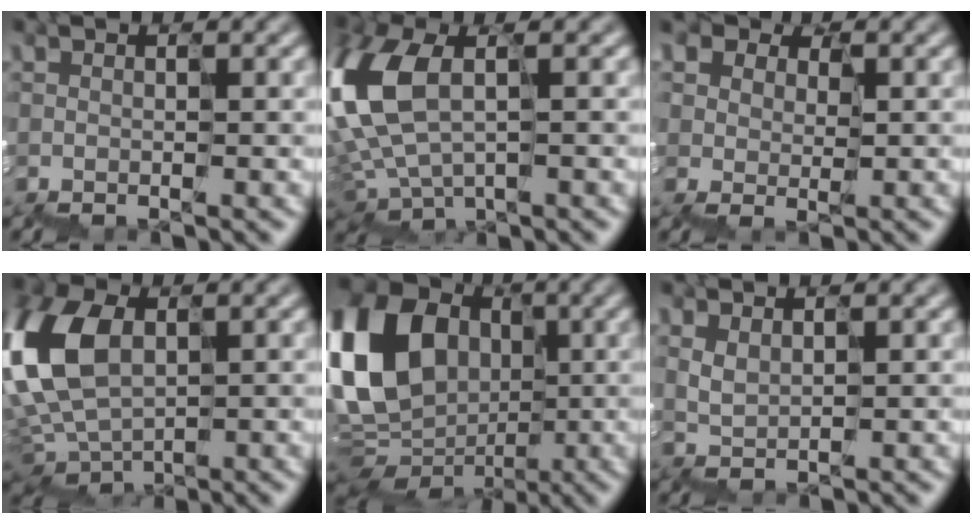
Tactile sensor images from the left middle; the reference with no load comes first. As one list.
[{"total": 7.0, "force": [0.7, 4.2, 5.5], "torque": [-0.186, 0.012, 0.009]}, {"total": 4.4, "force": [2.3, 3.2, 1.9], "torque": [-0.049, 0.006, 0.047]}, {"total": 9.3, "force": [1.3, 6.1, 7.0], "torque": [-0.217, 0.005, 0.025]}, {"total": 13.4, "force": [1.2, 11.0, 7.6], "torque": [-0.194, 0.014, 0.031]}, {"total": 1.6, "force": [1.5, -0.1, -0.7], "torque": [-0.013, 0.015, 0.037]}]